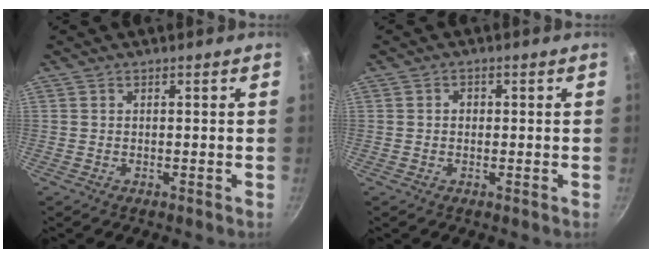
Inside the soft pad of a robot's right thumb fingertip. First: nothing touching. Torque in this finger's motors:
{"motor_torque": [-0.11, 0.33, 0.22, -0.14, -0.02]}